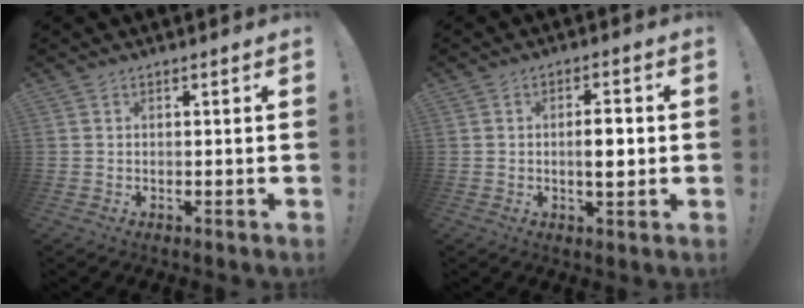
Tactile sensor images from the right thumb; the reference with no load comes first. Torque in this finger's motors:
{"motor_torque": [0.89, 1.10, 0.52, -0.34, 0.00]}